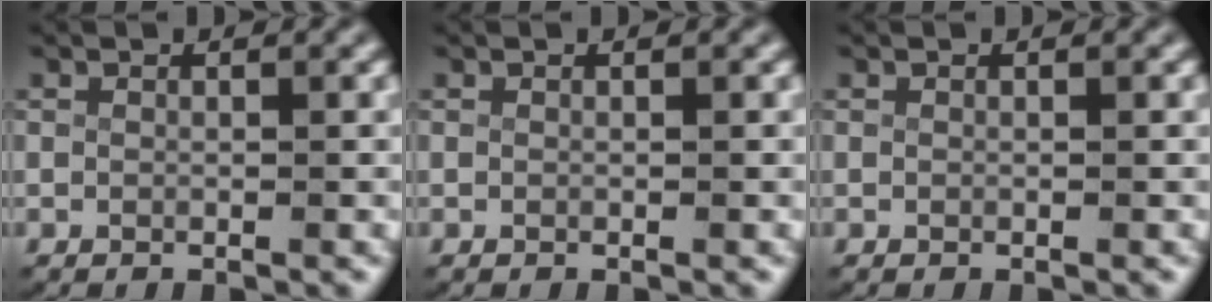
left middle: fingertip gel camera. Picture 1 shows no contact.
{"total": 0.0}
{"total": 0.0}